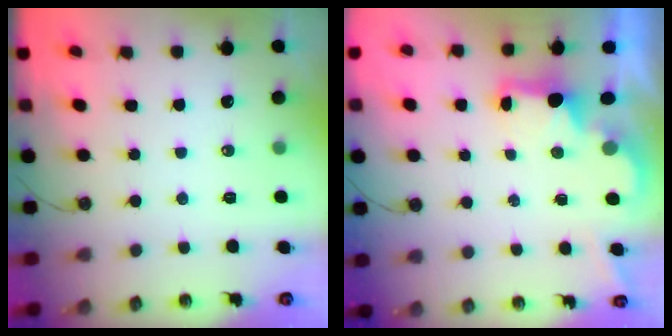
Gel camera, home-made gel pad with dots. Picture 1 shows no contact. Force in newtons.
{"total": 2.2, "press": 2.1, "slide": 0.7}